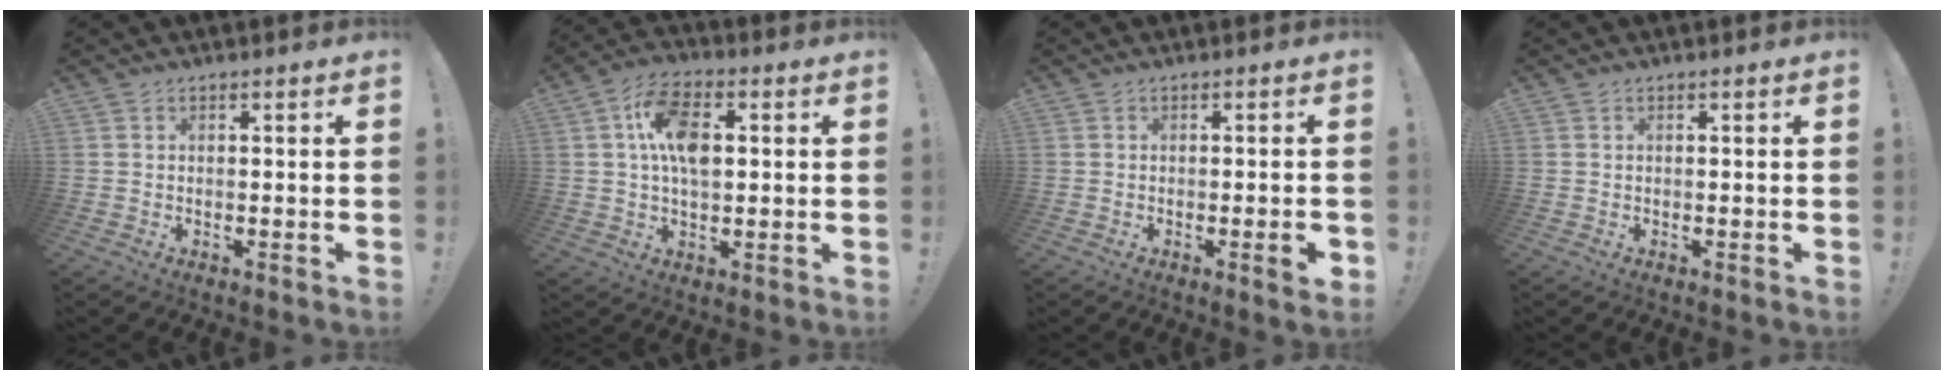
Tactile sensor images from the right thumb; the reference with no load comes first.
{"total": 11.9, "force": [1.9, 6.9, 9.4], "torque": [-0.156, 0.011, 0.036]}
{"total": 4.0, "force": [-1.2, 0.0, 3.8], "torque": [-0.058, -0.004, -0.018]}
{"total": 0.0}